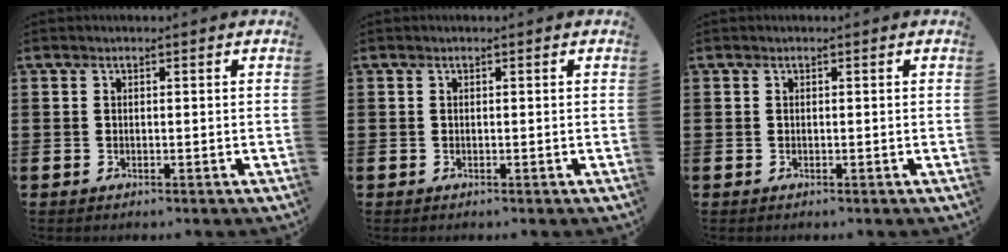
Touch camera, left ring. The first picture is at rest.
{"total": 0.0}
{"total": 0.0}